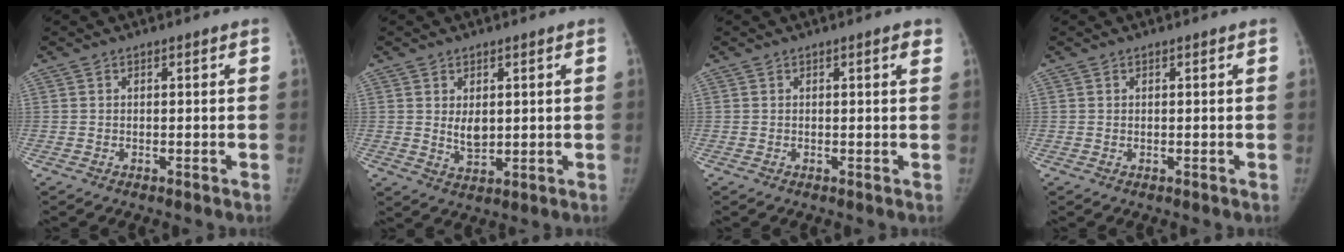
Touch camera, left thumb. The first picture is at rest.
{"total": 4.0, "force": [0.9, 2.5, 3.0], "torque": [-0.036, -0.014, 0.023]}
{"total": 1.7, "force": [0.9, 0.3, 1.5], "torque": [-0.018, -0.001, 0.010]}
{"total": 0.0}